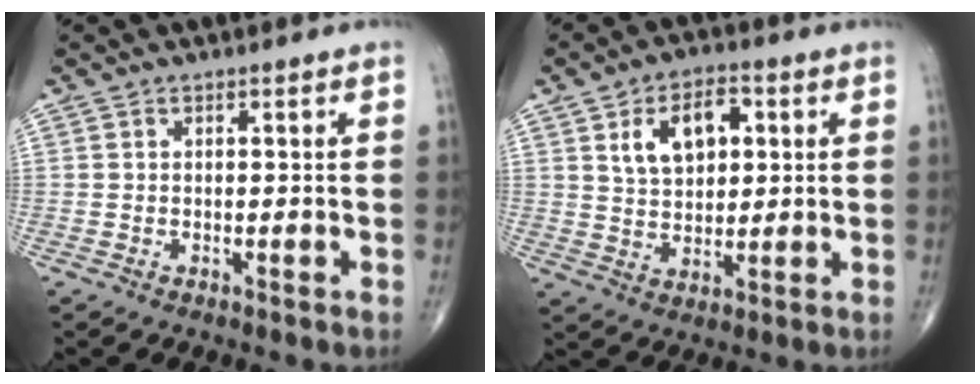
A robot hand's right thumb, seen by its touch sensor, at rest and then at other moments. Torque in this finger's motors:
{"motor_torque": [-0.52, 0.80, 0.55, 0.37, 0.08]}